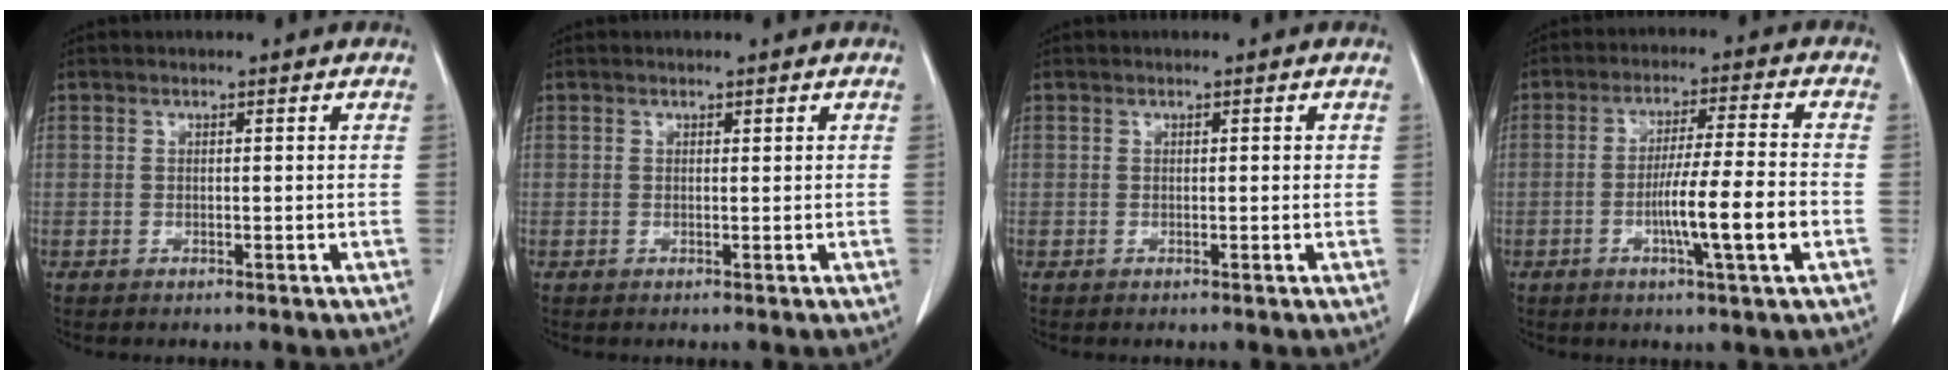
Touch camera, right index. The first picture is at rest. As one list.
[{"total": 0.0}, {"total": 0.7, "force": [0.2, 0.3, 0.6], "torque": [-0.005, 0.002, 0.002]}, {"total": 9.9, "force": [-2.8, -0.5, 9.5], "torque": [-0.161, -0.006, -0.051]}]